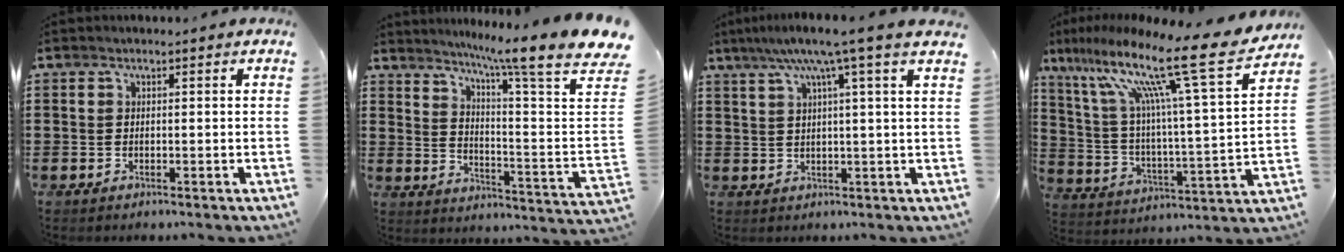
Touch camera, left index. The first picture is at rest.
{"total": 9.2, "force": [7.1, -1.6, 5.7], "torque": [-0.122, -0.068, 0.107]}
{"total": 6.9, "force": [4.1, -0.7, 5.5], "torque": [-0.120, -0.003, 0.065]}
{"total": 16.0, "force": [11.8, 1.0, 10.7], "torque": [-0.207, -0.088, 0.180]}